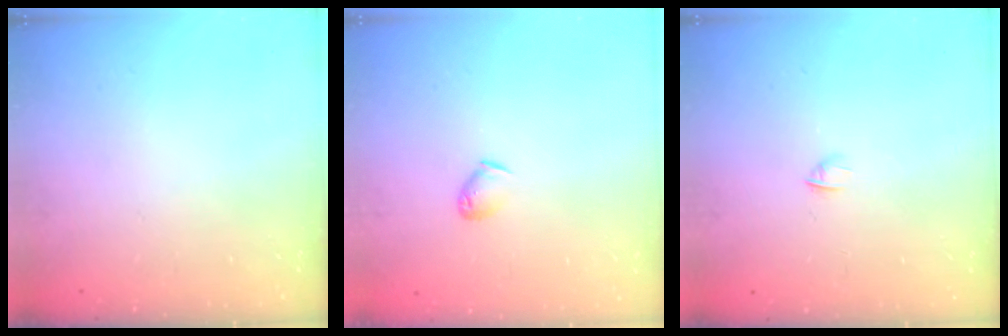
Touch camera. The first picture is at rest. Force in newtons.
{"total": 3.8, "press": 3.7, "slide": 0.7}
{"total": 1.9, "press": 1.8, "slide": 0.5}